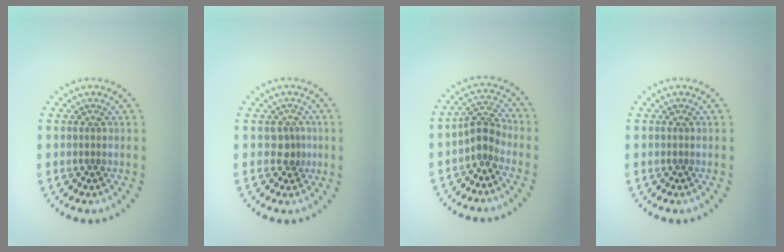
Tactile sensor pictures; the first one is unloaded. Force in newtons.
{"total": 1.6, "press": 1.3, "slide": 1.0}
{"total": 2.2, "press": 1.8, "slide": 1.4}
{"total": 0.0}